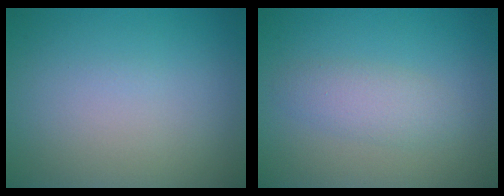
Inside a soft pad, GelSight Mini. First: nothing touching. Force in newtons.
{"total": 2.4, "press": 2.4, "slide": 0.1}